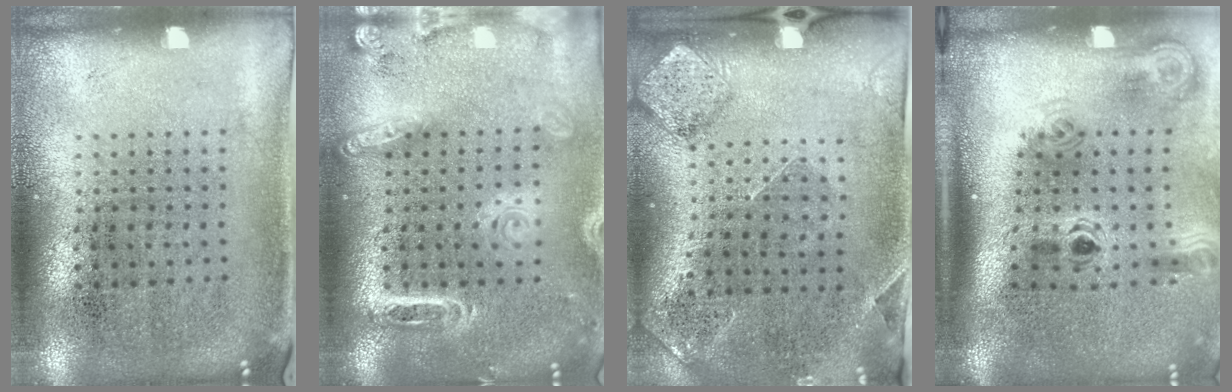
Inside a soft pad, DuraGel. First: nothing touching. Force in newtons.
{"total": 2.0, "press": 1.8, "slide": 0.8}
{"total": 1.5, "press": 1.3, "slide": 0.8}
{"total": 2.0, "press": 1.3, "slide": 1.5}